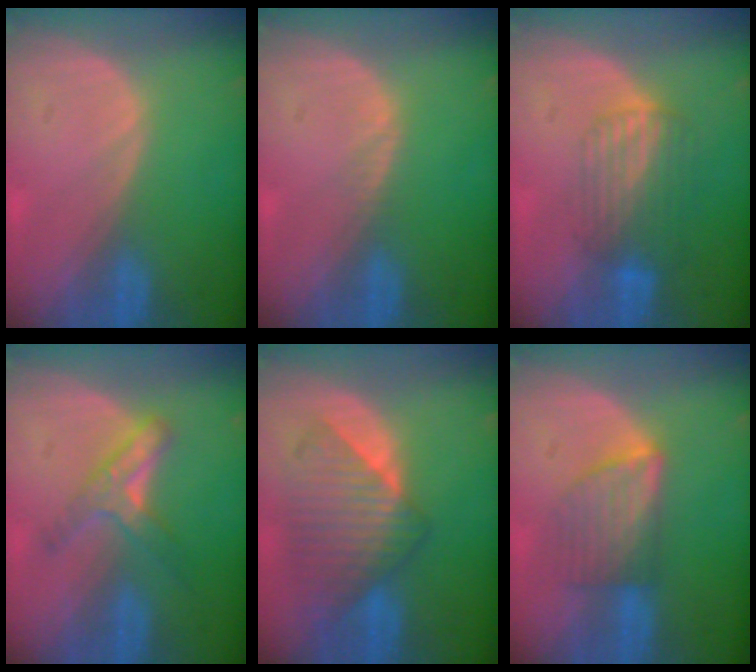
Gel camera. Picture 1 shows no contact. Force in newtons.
{"total": 0.5, "press": 0.5, "slide": 0.1}
{"total": 7.1, "press": 6.0, "slide": 3.9}
{"total": 5.1, "press": 5.0, "slide": 0.9}
{"total": 8.4, "press": 8.2, "slide": 2.1}
{"total": 5.9, "press": 5.7, "slide": 1.5}